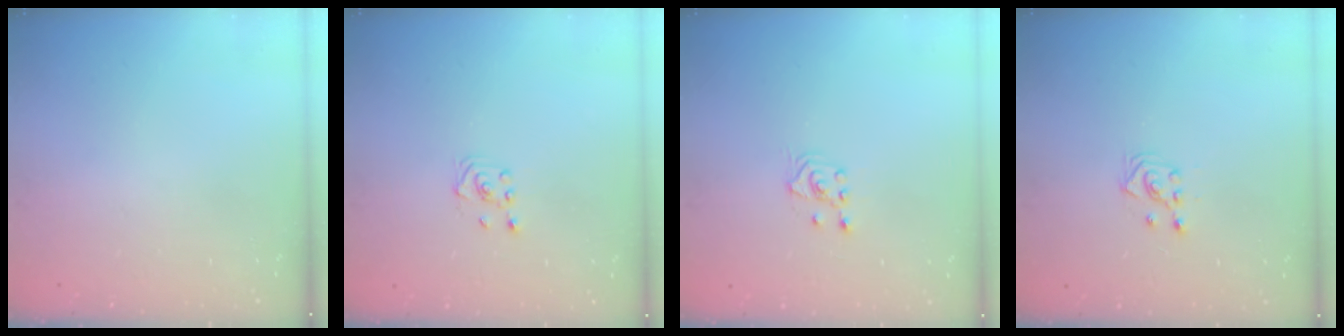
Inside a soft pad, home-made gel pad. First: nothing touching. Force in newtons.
{"total": 1.9, "press": 1.8, "slide": 0.6}
{"total": 2.1, "press": 2.0, "slide": 0.8}
{"total": 3.0, "press": 2.8, "slide": 1.0}